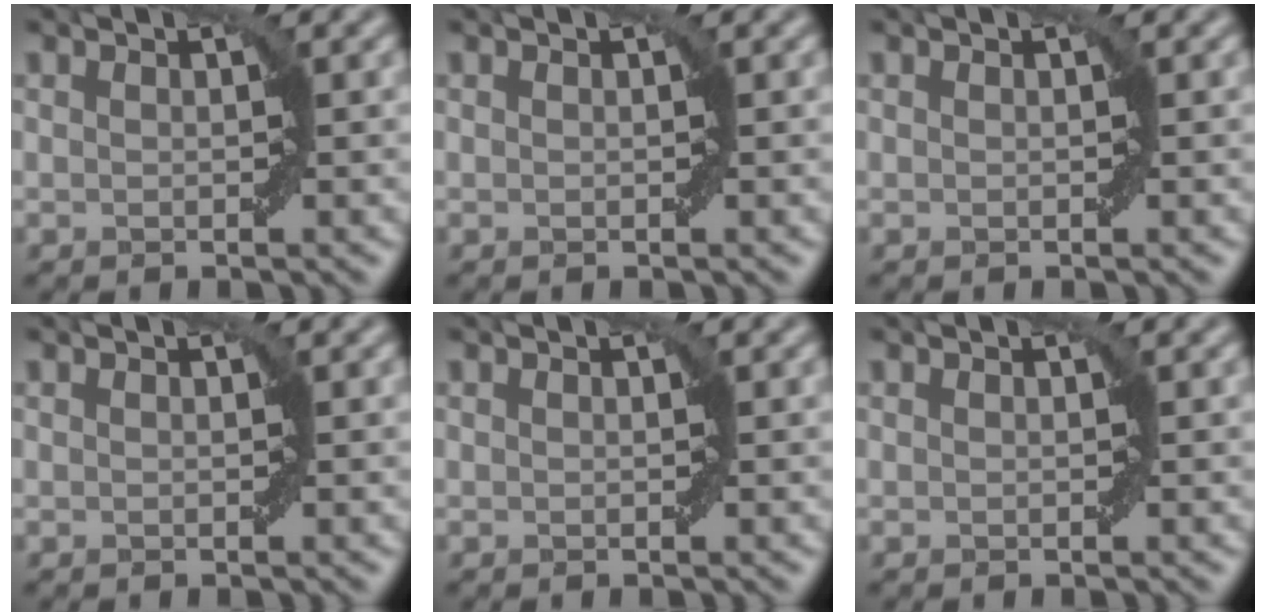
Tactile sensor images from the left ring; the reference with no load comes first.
{"total": 0.0}
{"total": 0.0}
{"total": 0.0}
{"total": 0.0}
{"total": 0.0}